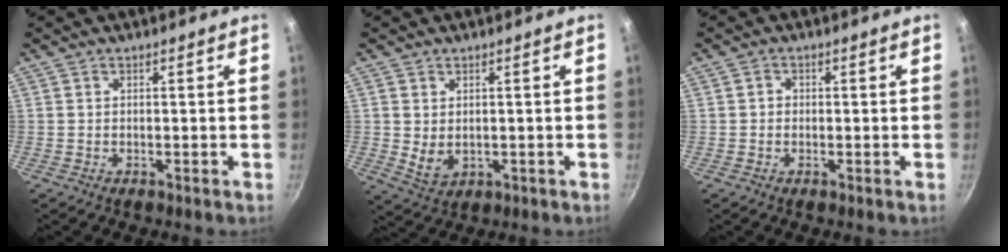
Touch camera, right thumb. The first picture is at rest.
{"total": 4.1, "force": [0.3, 3.1, 2.7], "torque": [-0.046, -0.015, 0.015]}
{"total": 1.2, "force": [-0.1, 1.1, 0.4], "torque": [-0.003, 0.004, -0.002]}